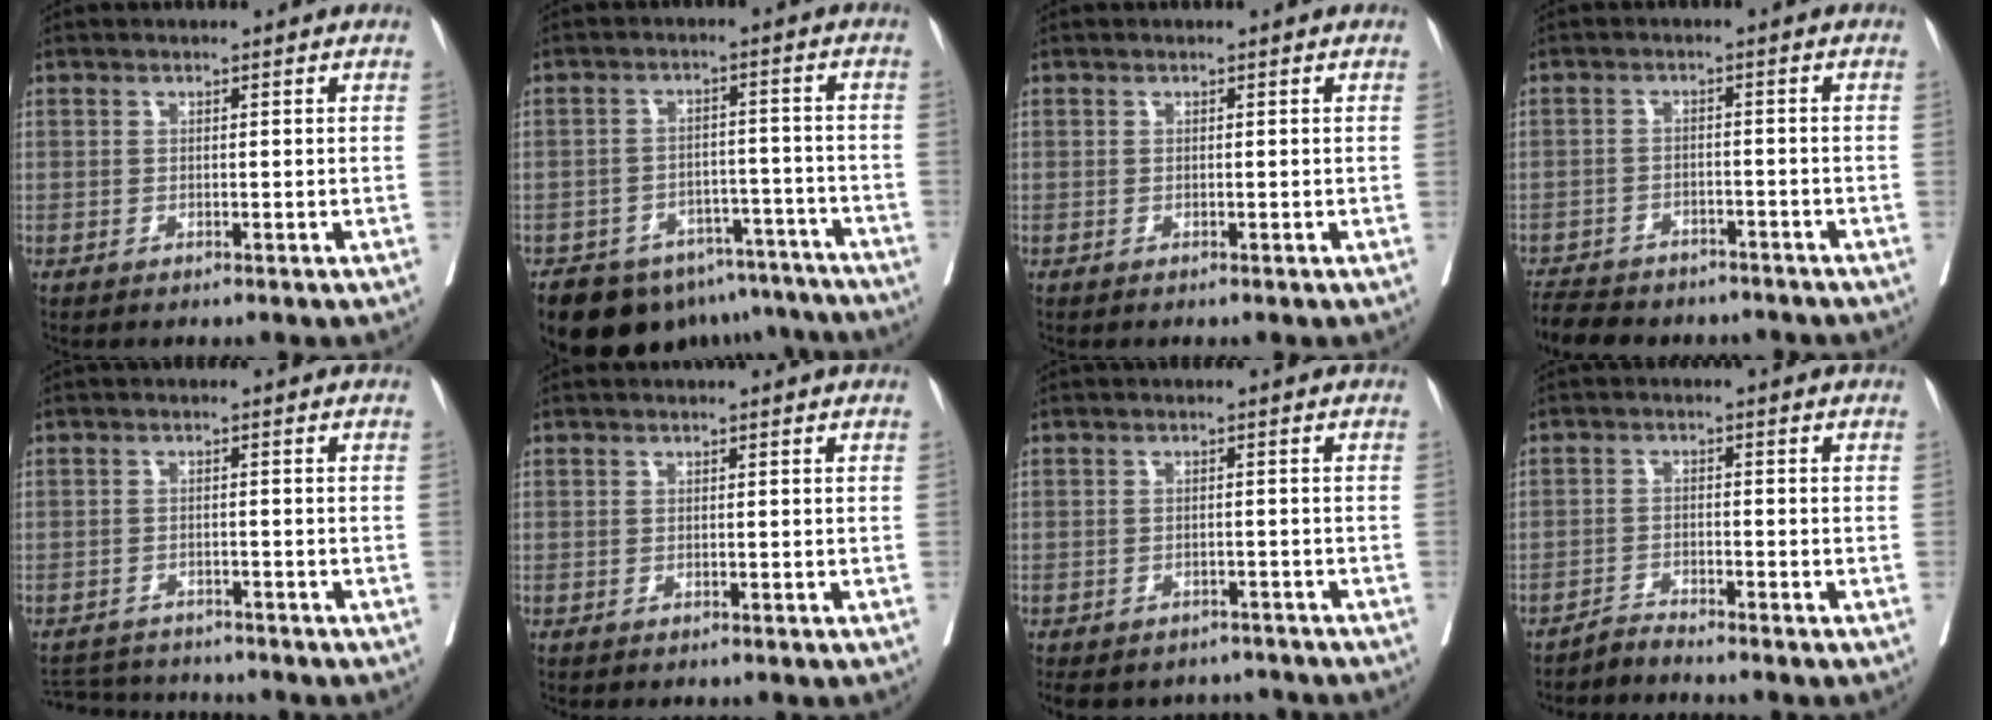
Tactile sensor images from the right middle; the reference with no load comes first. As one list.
[{"total": 15.6, "force": [-12.8, 7.4, 4.9], "torque": [-0.070, 0.021, -0.164]}, {"total": 0.0}, {"total": 12.9, "force": [-11.2, 4.7, 4.5], "torque": [-0.103, -0.001, -0.151]}, {"total": 7.0, "force": [-6.9, 0.8, 1.1], "torque": [-0.016, 0.001, -0.106]}, {"total": 0.0}, {"total": 11.8, "force": [-10.1, 5.4, 2.9], "torque": [-0.080, 0.007, -0.122]}, {"total": 2.3, "force": [-2.2, -0.7, -0.3], "torque": [0.008, -0.009, -0.042]}]